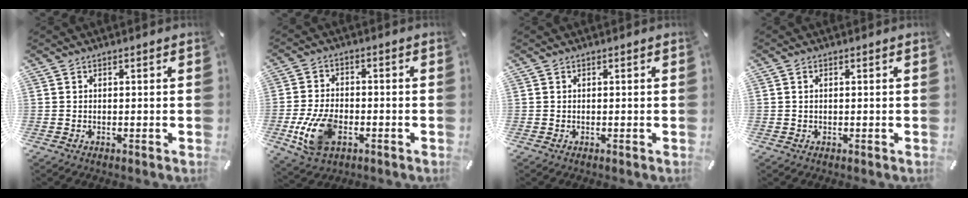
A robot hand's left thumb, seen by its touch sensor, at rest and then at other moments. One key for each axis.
{"total": 11.4, "fx": -3.5, "fy": 7.2, "fz": 8.1, "tx": -0.167, "ty": 0.002, "tz": -0.061}
{"total": 0.0}
{"total": 0.9, "fx": 0.1, "fy": 0.5, "fz": 0.8, "tx": -0.016, "ty": 0.003, "tz": 0.000}